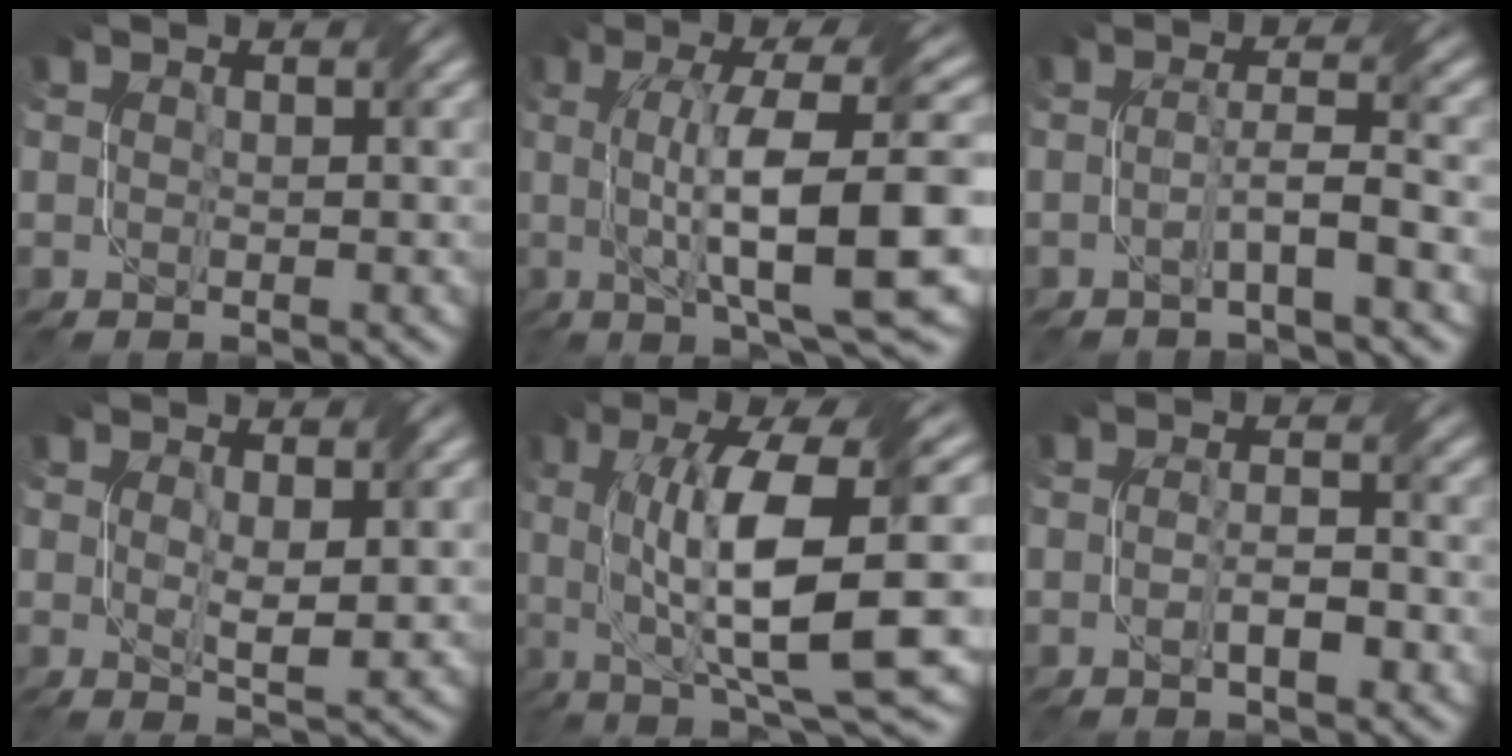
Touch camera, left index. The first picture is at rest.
{"total": 12.6, "force": [0.4, 2.9, 12.3], "torque": [-0.182, 0.010, 0.011]}
{"total": 2.8, "force": [-1.1, 0.1, 2.6], "torque": [-0.048, 0.011, -0.027]}
{"total": 2.7, "force": [0.7, 0.7, 2.5], "torque": [-0.047, -0.008, 0.015]}
{"total": 13.7, "force": [0.7, 3.5, 13.2], "torque": [-0.213, -0.001, 0.019]}
{"total": 2.4, "force": [-0.9, 0.6, 2.2], "torque": [-0.042, 0.002, -0.016]}